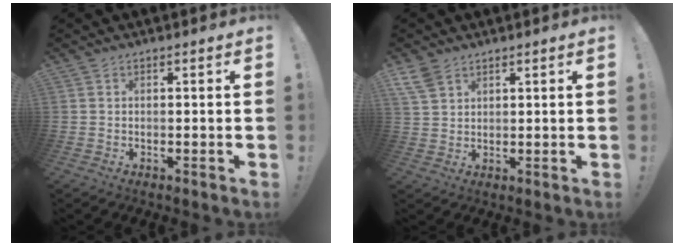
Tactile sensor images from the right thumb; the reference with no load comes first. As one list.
[{"total": 5.3, "force": [3.5, 3.1, 2.3], "torque": [-0.044, -0.012, 0.071]}]